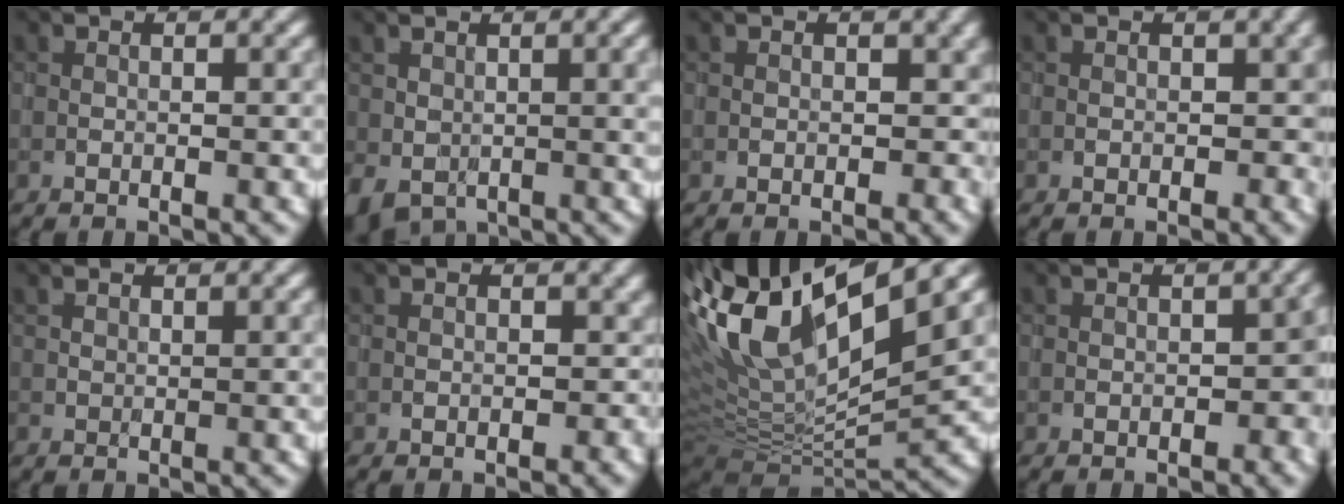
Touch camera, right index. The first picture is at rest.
{"total": 5.2, "force": [0.2, 3.4, 4.0], "torque": [-0.083, -0.013, 0.010]}
{"total": 2.9, "force": [-1.0, 2.0, 1.9], "torque": [-0.008, -0.005, -0.014]}
{"total": 2.3, "force": [-0.8, 1.6, 1.6], "torque": [-0.012, -0.005, -0.013]}
{"total": 1.1, "force": [0.8, 0.4, 0.6], "torque": [-0.014, 0.002, 0.014]}
{"total": 2.8, "force": [-1.1, 2.0, 1.6], "torque": [-0.005, -0.005, -0.014]}
{"total": 14.7, "force": [6.2, 4.8, 12.4], "torque": [-0.238, 0.021, 0.113]}
{"total": 3.4, "force": [-1.4, 1.9, 2.4], "torque": [-0.019, 0.003, -0.021]}